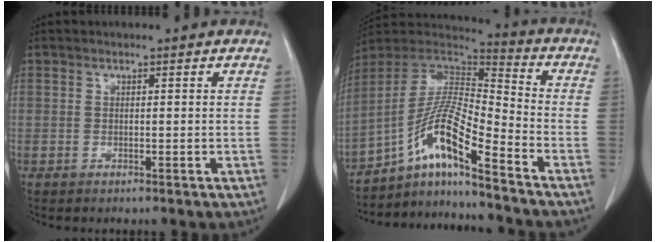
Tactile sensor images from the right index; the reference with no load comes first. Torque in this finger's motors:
{"motor_torque": [1.09, -0.92, 0.33, 0.18]}